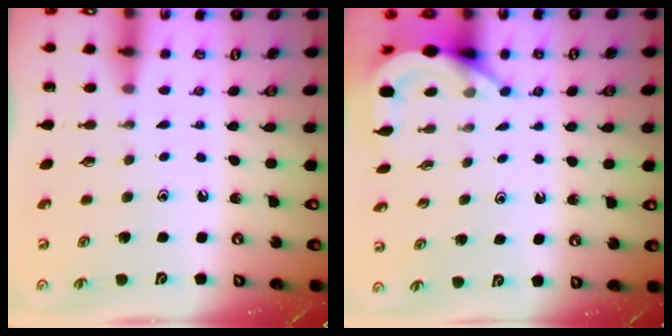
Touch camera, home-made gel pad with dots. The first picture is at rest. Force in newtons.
{"total": 5.8, "press": 5.8, "slide": 0.5}